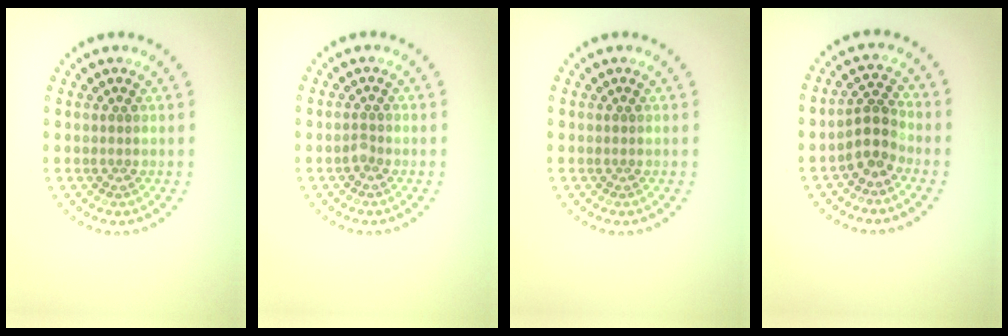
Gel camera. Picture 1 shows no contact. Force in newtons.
{"total": 0.8, "press": 0.5, "slide": 0.6}
{"total": 0.0}
{"total": 2.6, "press": 2.1, "slide": 1.6}